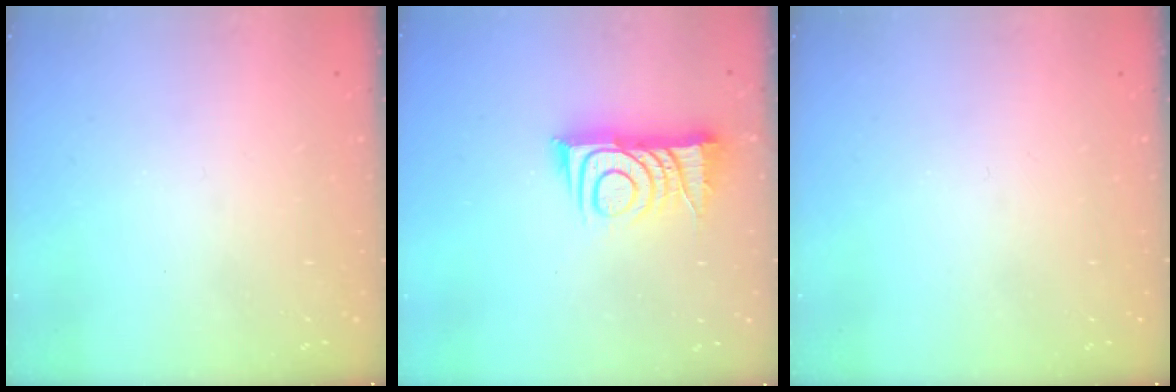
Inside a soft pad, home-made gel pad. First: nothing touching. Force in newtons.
{"total": 11.7, "press": 11.6, "slide": 0.9}
{"total": 0.0}